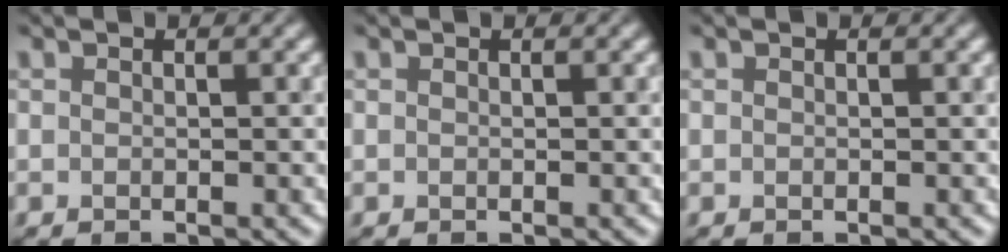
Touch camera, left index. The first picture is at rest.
{"total": 0.0}
{"total": 0.0}